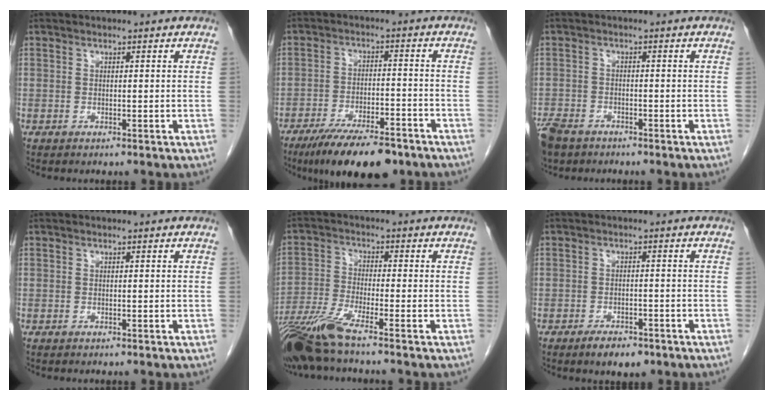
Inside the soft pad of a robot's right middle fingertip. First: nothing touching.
{"total": 13.0, "force": [-9.6, 3.5, 7.9], "torque": [-0.122, -0.016, -0.155]}
{"total": 8.3, "force": [-5.8, 4.8, 3.5], "torque": [-0.091, -0.010, -0.102]}
{"total": 0.0}
{"total": 8.7, "force": [-6.7, -0.6, 5.5], "torque": [-0.114, -0.032, -0.131]}
{"total": 4.1, "force": [-2.9, 1.7, 2.4], "torque": [-0.039, -0.001, -0.038]}